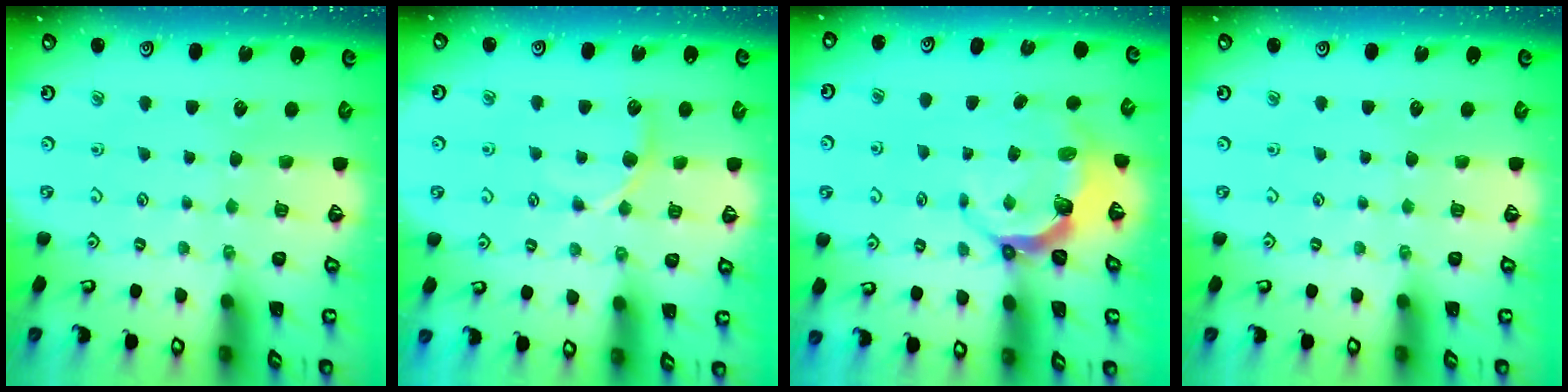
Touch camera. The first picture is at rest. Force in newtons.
{"total": 5.6, "press": 5.5, "slide": 0.8}
{"total": 6.5, "press": 5.0, "slide": 4.2}
{"total": 0.0}